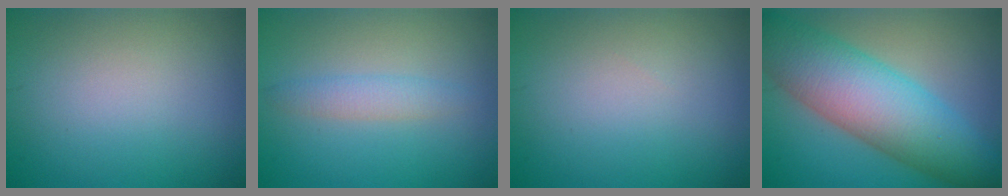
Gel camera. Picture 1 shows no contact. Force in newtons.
{"total": 1.9, "press": 1.9, "slide": 0.1}
{"total": 0.0}
{"total": 9.9, "press": 9.9, "slide": 0.2}